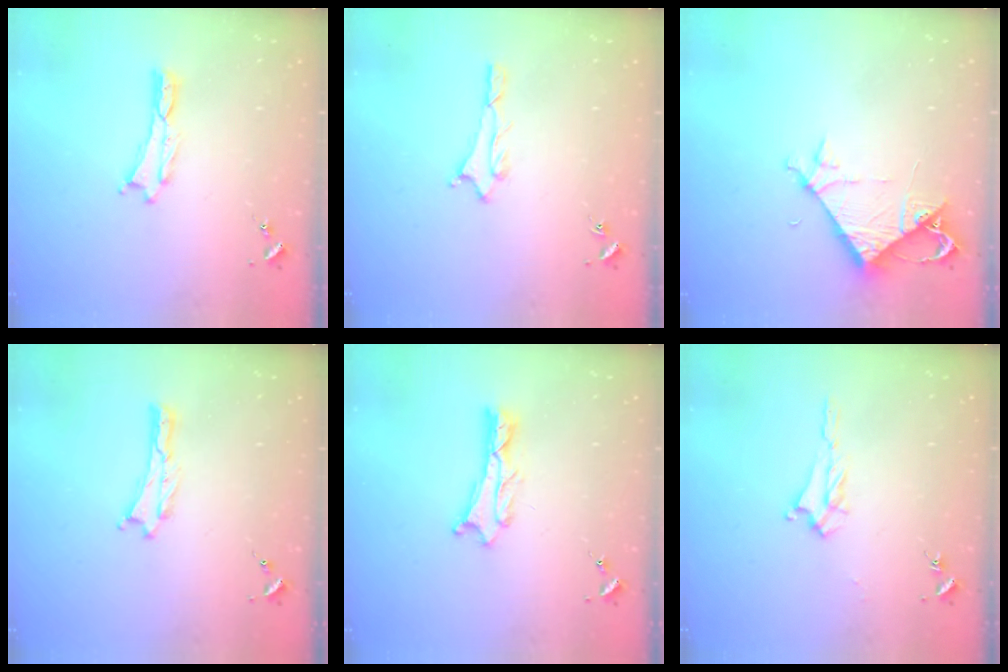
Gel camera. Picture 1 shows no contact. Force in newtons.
{"total": 1.5, "press": 1.5, "slide": 0.1}
{"total": 6.0, "press": 6.0, "slide": 0.4}
{"total": 0.0}
{"total": 1.2, "press": 1.2, "slide": 0.2}
{"total": 2.4, "press": 2.4, "slide": 0.4}